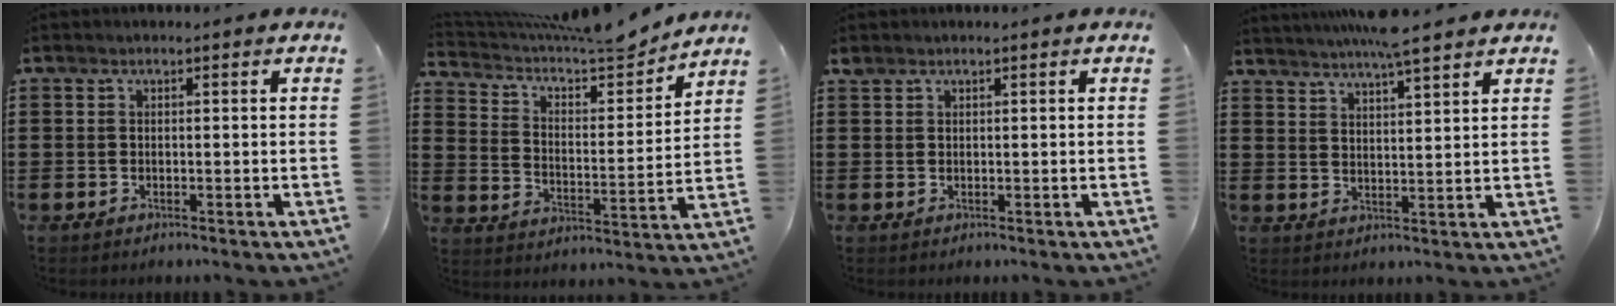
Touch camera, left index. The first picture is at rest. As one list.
[{"total": 7.9, "force": [7.2, 1.4, 2.9], "torque": [-0.075, -0.055, 0.120]}, {"total": 0.9, "force": [0.7, 0.4, 0.3], "torque": [-0.008, 0.002, 0.014]}, {"total": 5.0, "force": [4.6, -0.4, 1.9], "torque": [-0.050, -0.016, 0.081]}]